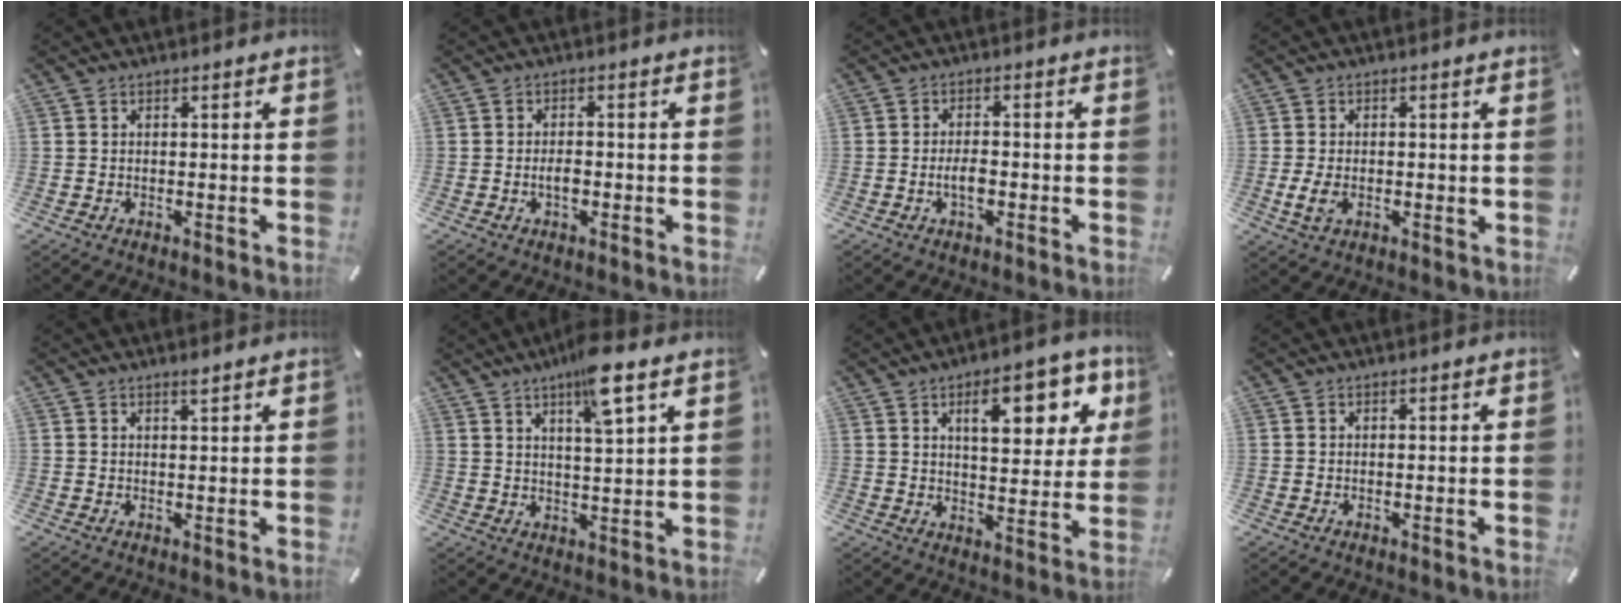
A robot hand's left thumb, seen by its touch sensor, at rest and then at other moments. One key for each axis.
{"total": 2.7, "fx": -0.9, "fy": 1.4, "fz": 2.1, "tx": -0.039, "ty": 0.006, "tz": -0.016}
{"total": 3.8, "fx": -1.2, "fy": 1.8, "fz": 3.0, "tx": -0.061, "ty": 0.007, "tz": -0.023}
{"total": 4.0, "fx": -0.6, "fy": 2.5, "fz": 3.0, "tx": -0.072, "ty": -0.004, "tz": -0.012}
{"total": 1.1, "fx": 0.9, "fy": 0.0, "fz": 0.6, "tx": -0.012, "ty": -0.003, "tz": 0.017}
{"total": 9.2, "fx": 5.9, "fy": 1.6, "fz": 6.8, "tx": -0.115, "ty": -0.022, "tz": 0.098}
{"total": 15.3, "fx": 6.9, "fy": 7.0, "fz": 11.7, "tx": -0.156, "ty": -0.018, "tz": 0.108}
{"total": 0.0}